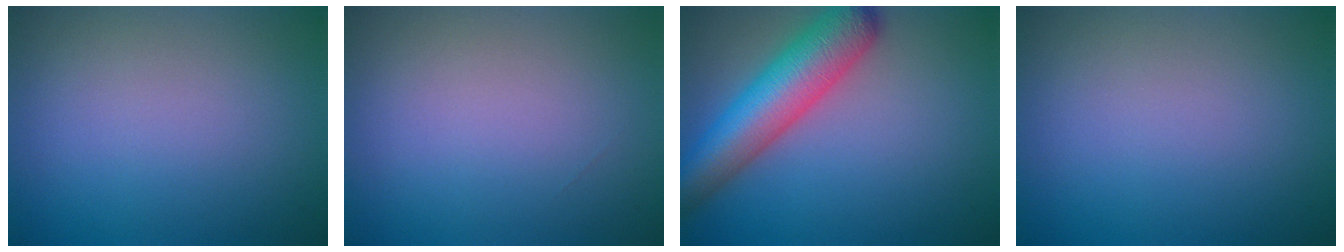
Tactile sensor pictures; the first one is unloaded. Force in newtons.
{"total": 0.0}
{"total": 8.2, "press": 8.2, "slide": 0.3}
{"total": 0.0}